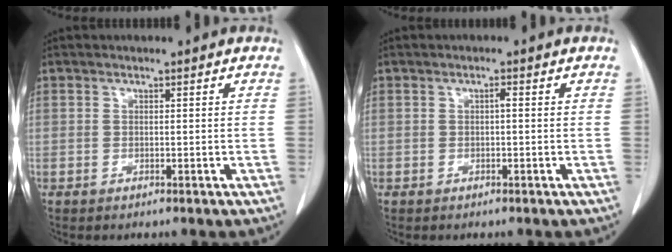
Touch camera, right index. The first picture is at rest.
{"total": 0.7, "force": [0.0, 0.1, 0.7], "torque": [-0.012, 0.002, 0.000]}